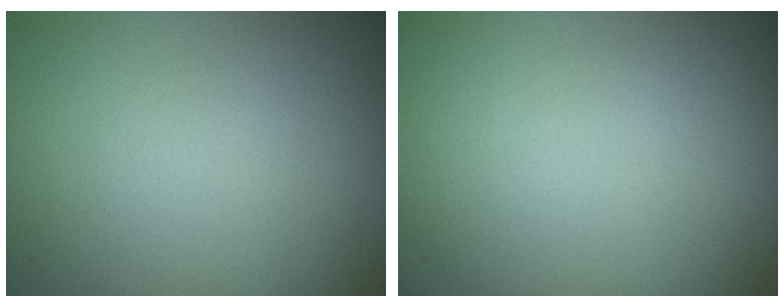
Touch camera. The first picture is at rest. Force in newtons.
{"total": 0.0}